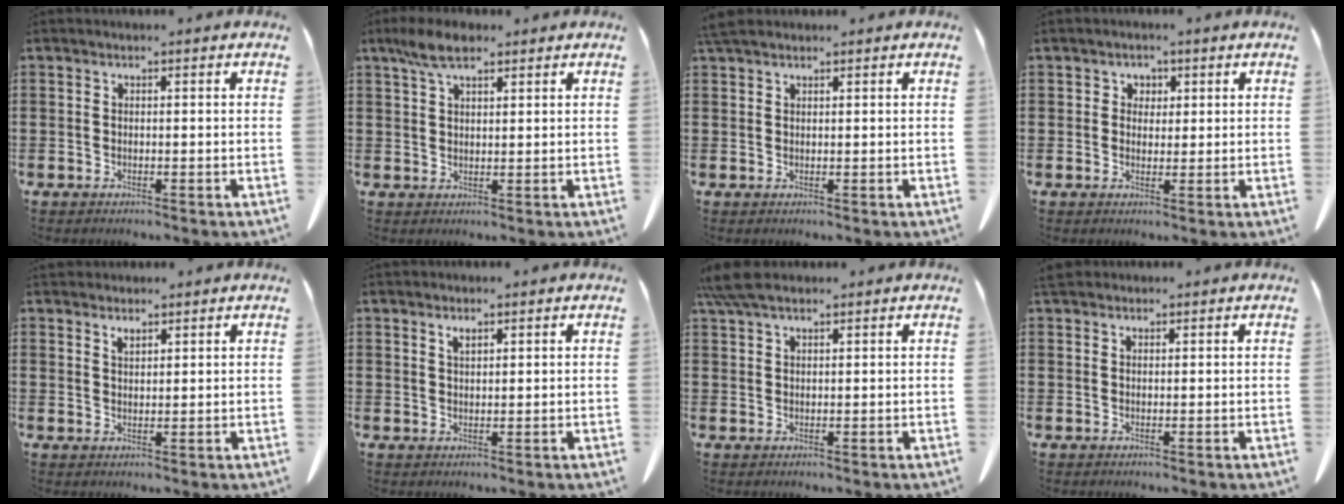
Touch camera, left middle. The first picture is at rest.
{"total": 5.4, "force": [3.4, 2.0, 3.7], "torque": [-0.081, 0.007, 0.064]}
{"total": 2.2, "force": [1.8, 0.6, 1.2], "torque": [-0.029, 0.003, 0.036]}
{"total": 1.9, "force": [0.9, 1.6, 0.3], "torque": [-0.015, 0.008, 0.015]}
{"total": 1.8, "force": [1.6, 0.5, 0.5], "torque": [-0.014, 0.000, 0.031]}
{"total": 1.5, "force": [1.1, 0.4, 1.0], "torque": [-0.022, 0.000, 0.020]}
{"total": 4.8, "force": [3.6, 1.2, 2.9], "torque": [-0.074, -0.003, 0.066]}
{"total": 1.6, "force": [1.4, 0.6, 0.4], "torque": [-0.014, 0.002, 0.028]}